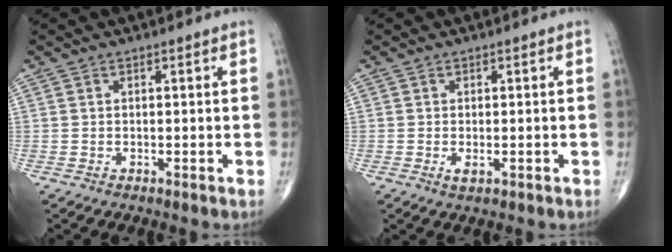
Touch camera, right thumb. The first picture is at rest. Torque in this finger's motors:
{"motor_torque": [-0.28, -0.22, -0.17, -0.02, 0.05]}